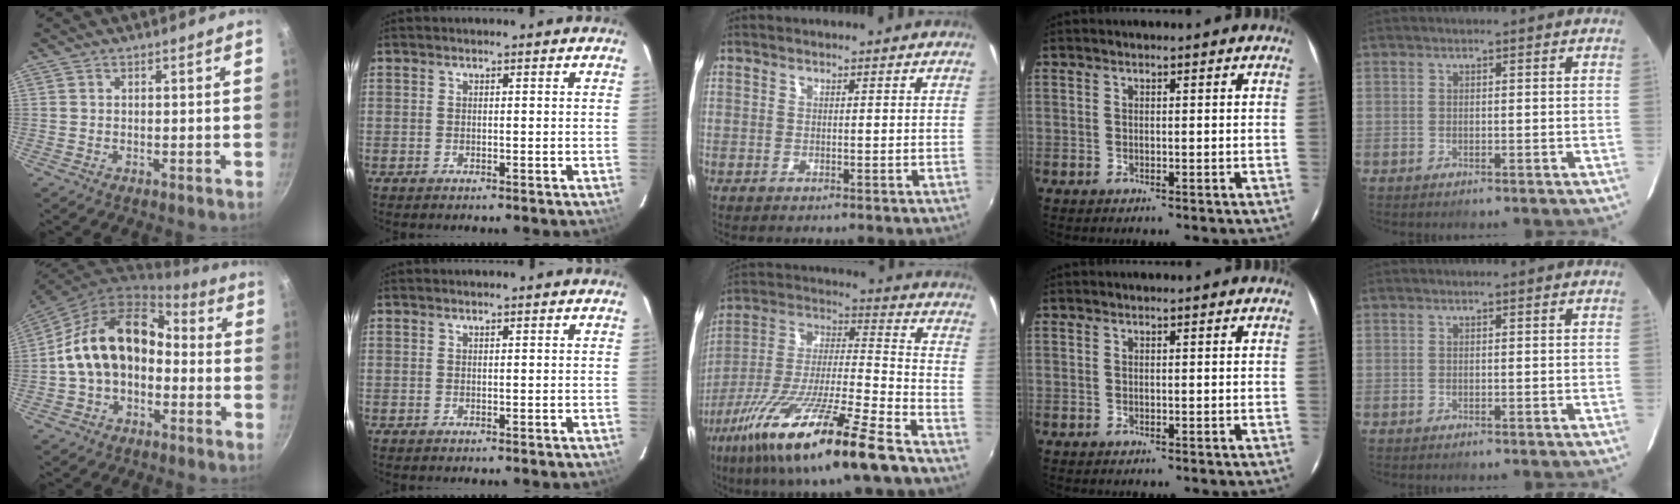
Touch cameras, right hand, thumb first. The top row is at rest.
{"thumb": {"total": 16.1, "force": [-1.2, 11.4, 11.4], "torque": [-0.175, 0.059, -0.032]}, "middle": {"total": 22.7, "force": [-14.1, 2.4, 17.6], "torque": [-0.321, -0.042, -0.252]}}